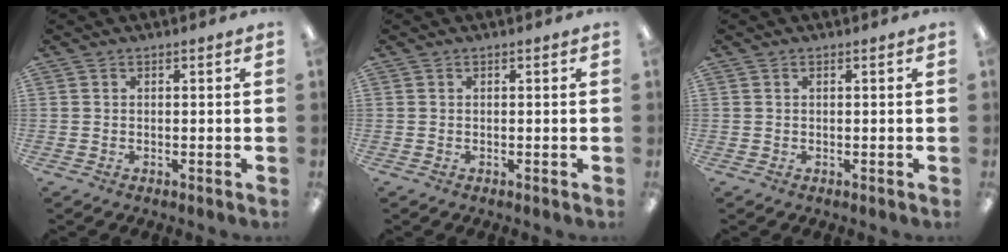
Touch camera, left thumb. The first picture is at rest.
{"total": 0.0}
{"total": 0.0}